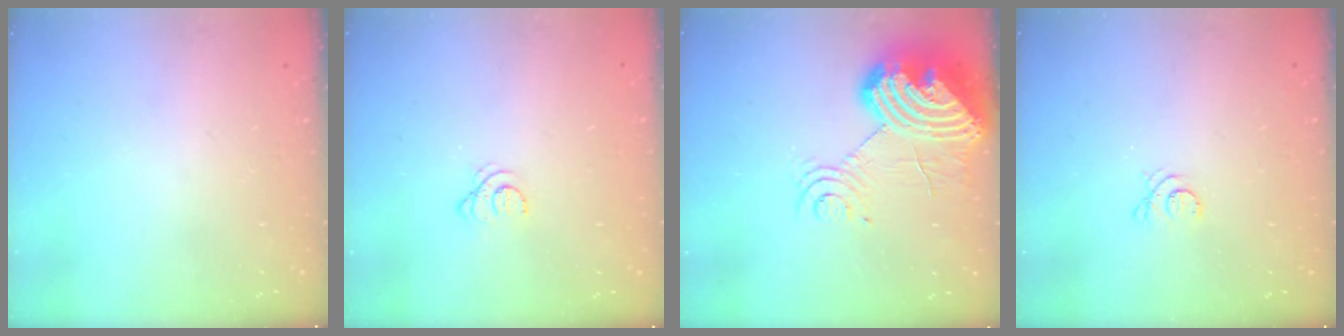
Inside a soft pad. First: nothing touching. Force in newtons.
{"total": 2.4, "press": 2.4, "slide": 0.3}
{"total": 20.7, "press": 20.5, "slide": 2.7}
{"total": 4.0, "press": 3.9, "slide": 1.0}